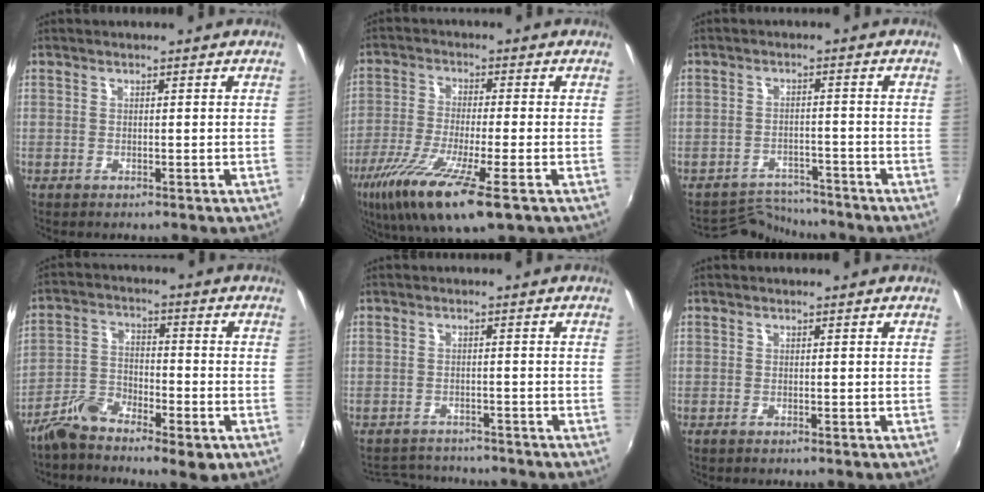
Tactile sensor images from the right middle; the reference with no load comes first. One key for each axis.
{"total": 15.1, "fx": -8.3, "fy": 2.5, "fz": 12.3, "tx": -0.253, "ty": -0.053, "tz": -0.154}
{"total": 5.5, "fx": -5.3, "fy": 1.0, "fz": -1.1, "tx": 0.005, "ty": 0.011, "tz": -0.089}
{"total": 8.7, "fx": -6.1, "fy": 3.2, "fz": 5.2, "tx": -0.107, "ty": -0.003, "tz": -0.116}
{"total": 7.0, "fx": -6.6, "fy": 2.0, "fz": 1.2, "tx": -0.040, "ty": 0.005, "tz": -0.102}
{"total": 0.5, "fx": -0.4, "fy": 0.1, "fz": 0.3, "tx": -0.006, "ty": -0.002, "tz": -0.009}